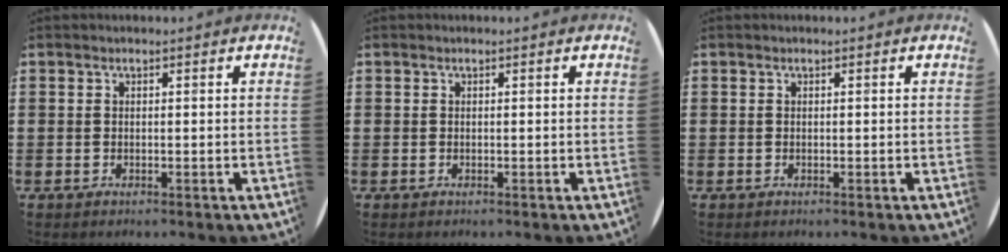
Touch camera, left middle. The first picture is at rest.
{"total": 0.0}
{"total": 0.0}